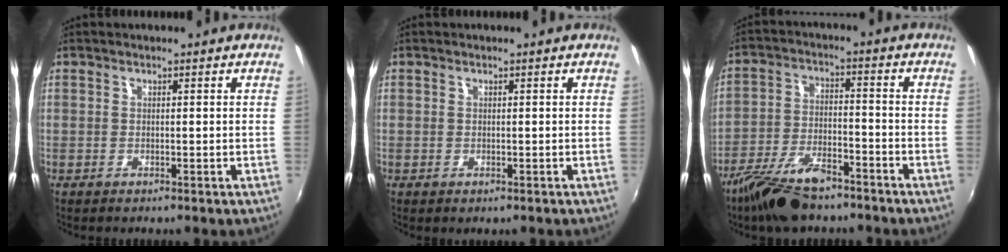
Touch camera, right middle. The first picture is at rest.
{"total": 0.0}
{"total": 11.4, "force": [-8.7, 4.1, 6.1], "torque": [-0.134, -0.011, -0.158]}